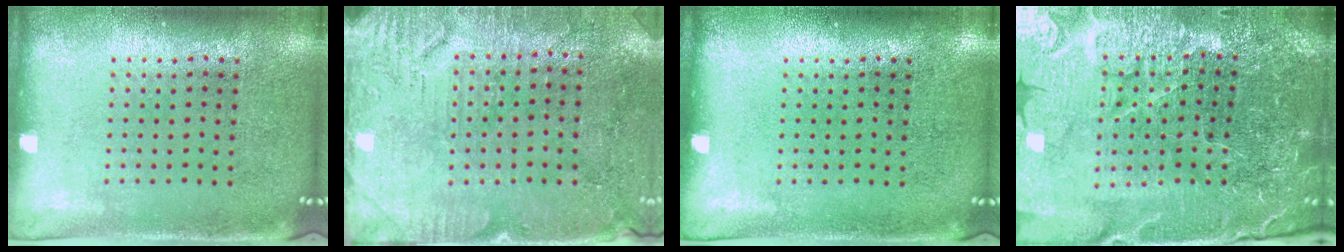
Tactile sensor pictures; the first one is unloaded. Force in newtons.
{"total": 3.0, "press": 2.9, "slide": 0.8}
{"total": 0.0}
{"total": 5.2, "press": 5.0, "slide": 1.6}